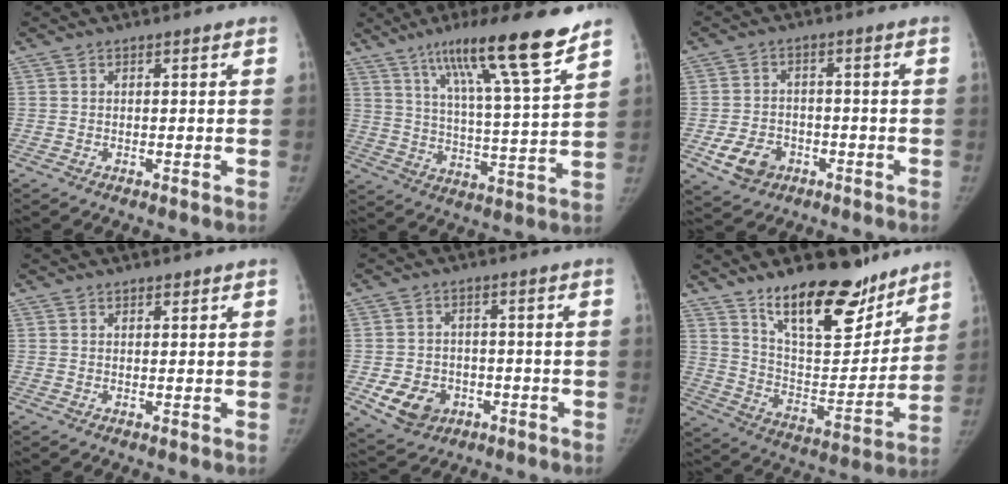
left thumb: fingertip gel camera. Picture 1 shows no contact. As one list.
[{"total": 18.4, "force": [12.6, 1.2, 13.3], "torque": [-0.197, -0.059, 0.203]}, {"total": 6.8, "force": [-2.9, 5.2, 3.3], "torque": [-0.048, 0.015, -0.045]}, {"total": 1.1, "force": [0.9, 0.5, 0.5], "torque": [-0.001, -0.006, 0.013]}, {"total": 8.0, "force": [-2.8, 6.4, 3.8], "torque": [-0.047, 0.013, -0.036]}, {"total": 21.3, "force": [15.3, 8.5, 12.1], "torque": [-0.135, -0.098, 0.249]}]